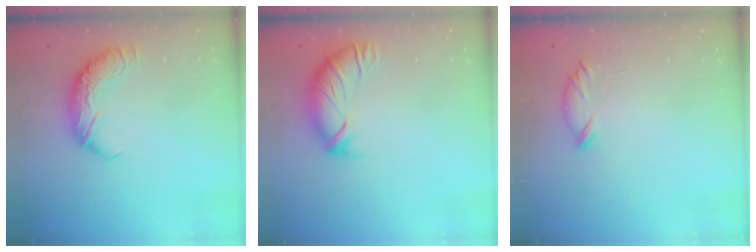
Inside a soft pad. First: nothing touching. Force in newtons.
{"total": 2.4, "press": 1.9, "slide": 1.5}
{"total": 6.6, "press": 6.6, "slide": 0.7}